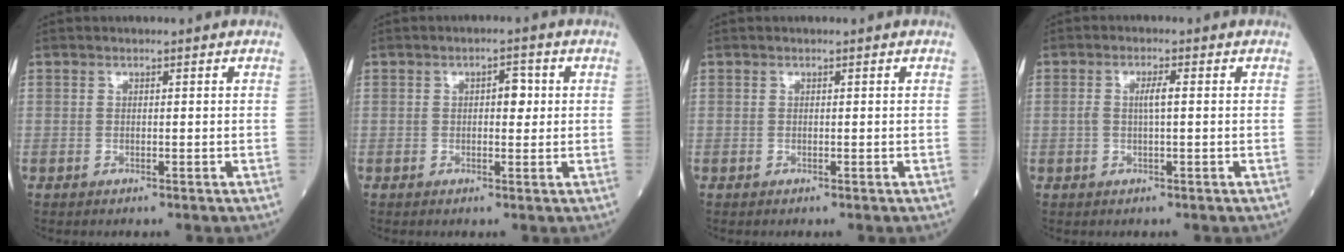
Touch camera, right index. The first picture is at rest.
{"total": 3.0, "force": [0.5, 1.4, 2.6], "torque": [-0.037, 0.012, 0.006]}
{"total": 0.0}
{"total": 2.5, "force": [0.2, 0.3, 2.5], "torque": [-0.051, 0.003, 0.003]}